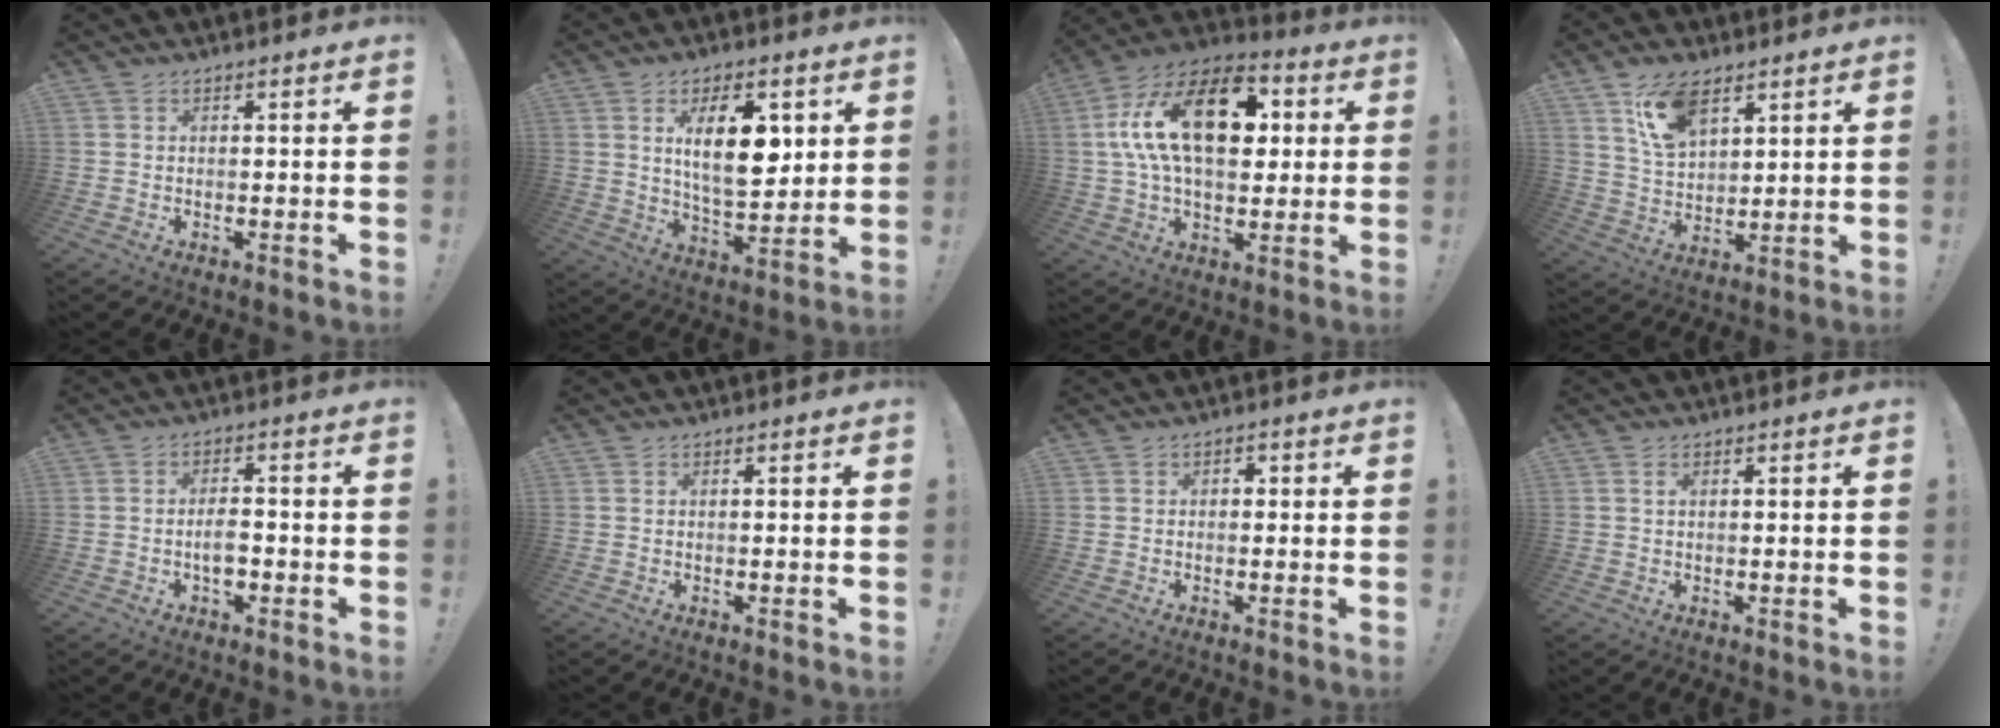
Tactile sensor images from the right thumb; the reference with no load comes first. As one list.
[{"total": 15.1, "force": [4.2, 7.1, 12.7], "torque": [-0.200, -0.010, 0.065]}, {"total": 23.0, "force": [4.7, 13.1, 18.4], "torque": [-0.316, -0.003, 0.077]}, {"total": 12.1, "force": [7.6, 6.7, 6.6], "torque": [-0.113, -0.026, 0.146]}, {"total": 4.8, "force": [-1.6, 2.4, 3.9], "torque": [-0.058, 0.003, -0.031]}, {"total": 0.0}, {"total": 1.5, "force": [-0.7, 1.1, 0.5], "torque": [-0.002, 0.002, -0.016]}, {"total": 0.8, "force": [0.3, 0.3, 0.6], "torque": [-0.007, -0.002, 0.003]}]